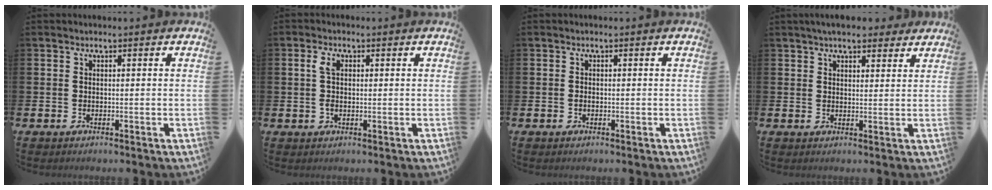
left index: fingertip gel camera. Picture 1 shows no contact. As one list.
[{"total": 2.6, "force": [0.6, 1.4, 2.0], "torque": [-0.039, 0.007, 0.009]}, {"total": 0.5, "force": [-0.4, 0.3, 0.1], "torque": [-0.010, 0.005, -0.008]}, {"total": 4.4, "force": [4.1, 1.0, 1.2], "torque": [-0.032, -0.010, 0.076]}]